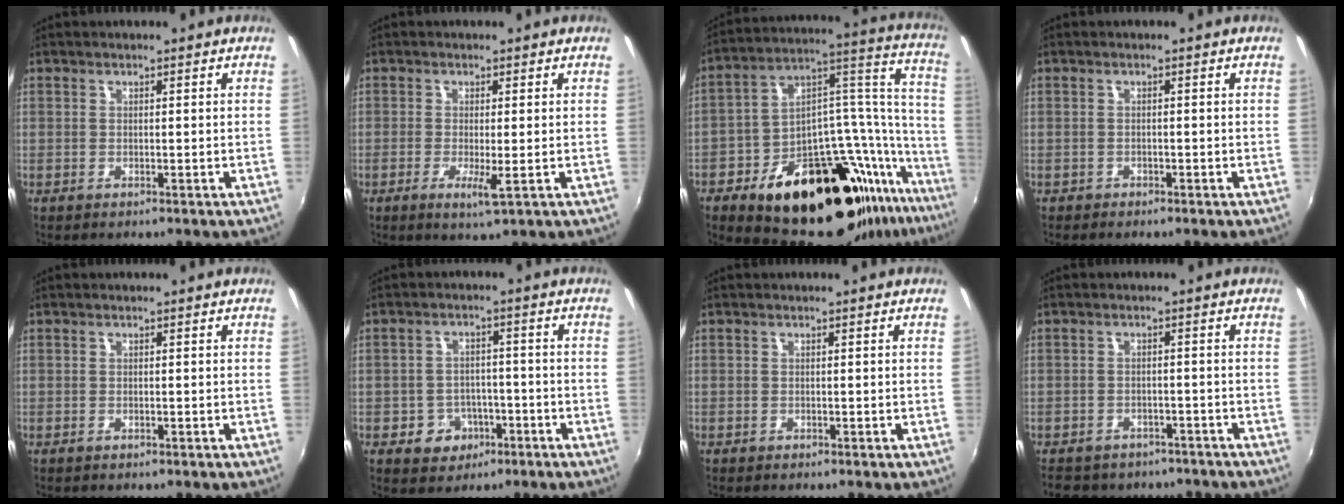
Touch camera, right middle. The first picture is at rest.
{"total": 3.5, "force": [-1.0, 0.2, 3.3], "torque": [-0.070, -0.012, -0.020]}
{"total": 35.8, "force": [-21.9, 13.9, 24.6], "torque": [-0.321, 0.027, -0.322]}
{"total": 1.2, "force": [-1.0, 0.6, 0.1], "torque": [-0.008, 0.000, -0.016]}
{"total": 0.0}
{"total": 6.4, "force": [-3.1, 5.3, 1.7], "torque": [-0.046, 0.017, -0.032]}
{"total": 0.0}
{"total": 11.3, "force": [-9.1, 5.4, 3.9], "torque": [-0.090, -0.006, -0.122]}